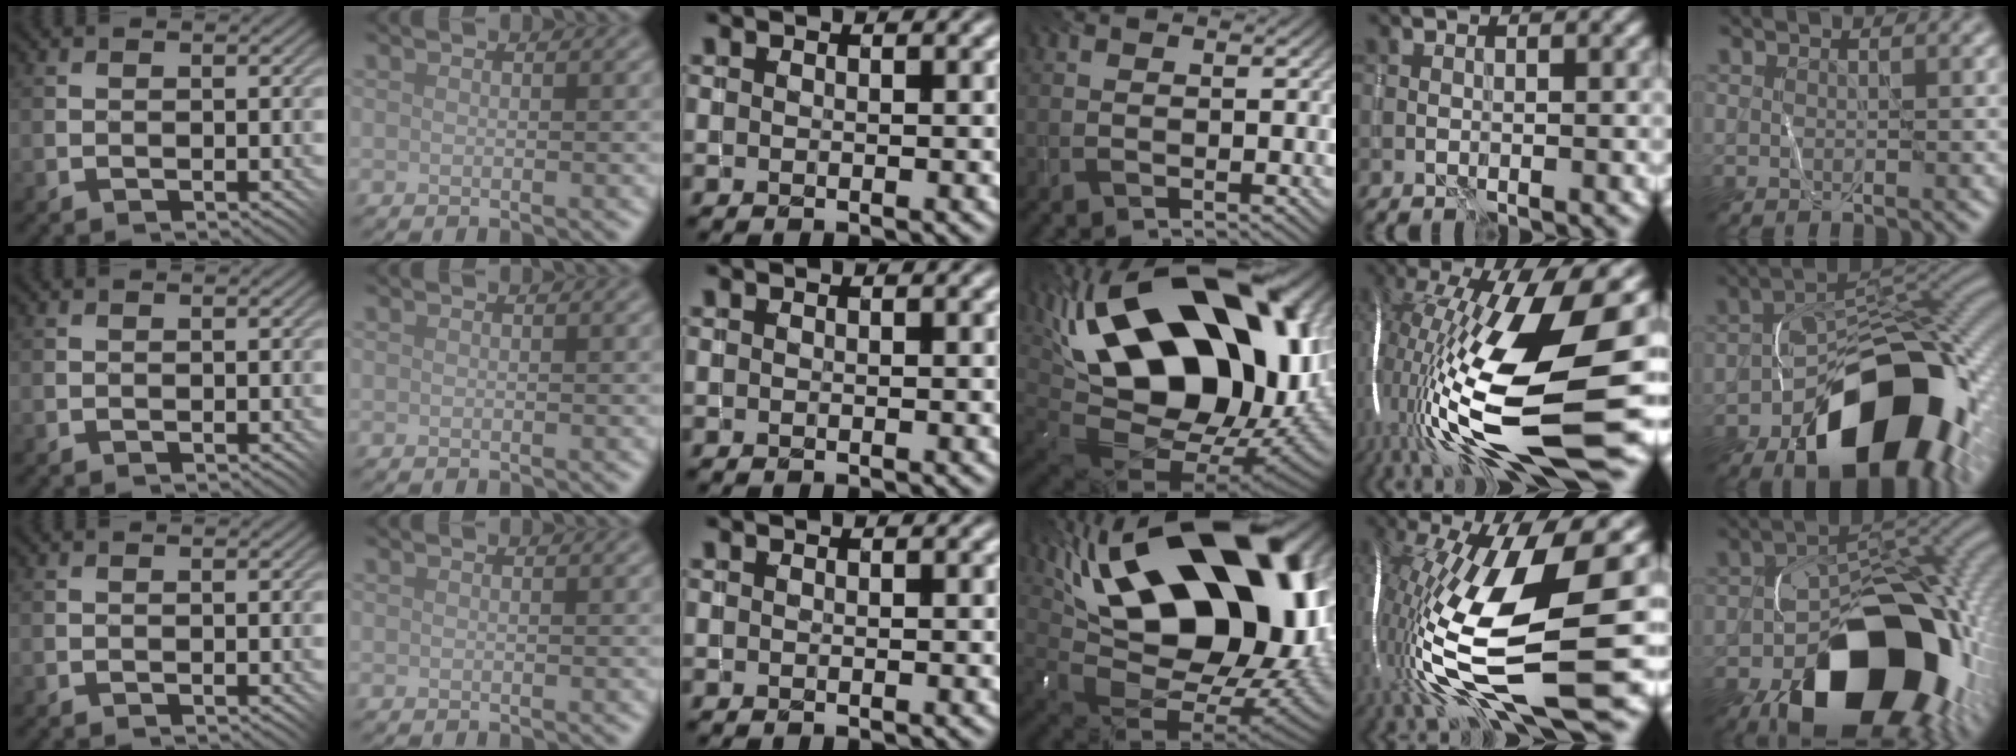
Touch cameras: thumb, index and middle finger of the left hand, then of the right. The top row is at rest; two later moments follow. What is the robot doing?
{"motion": "wrap", "object": "thread"}